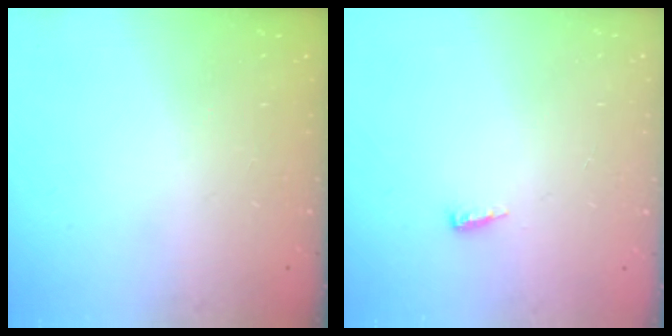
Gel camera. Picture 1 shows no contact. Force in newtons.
{"total": 5.0, "press": 4.9, "slide": 0.9}